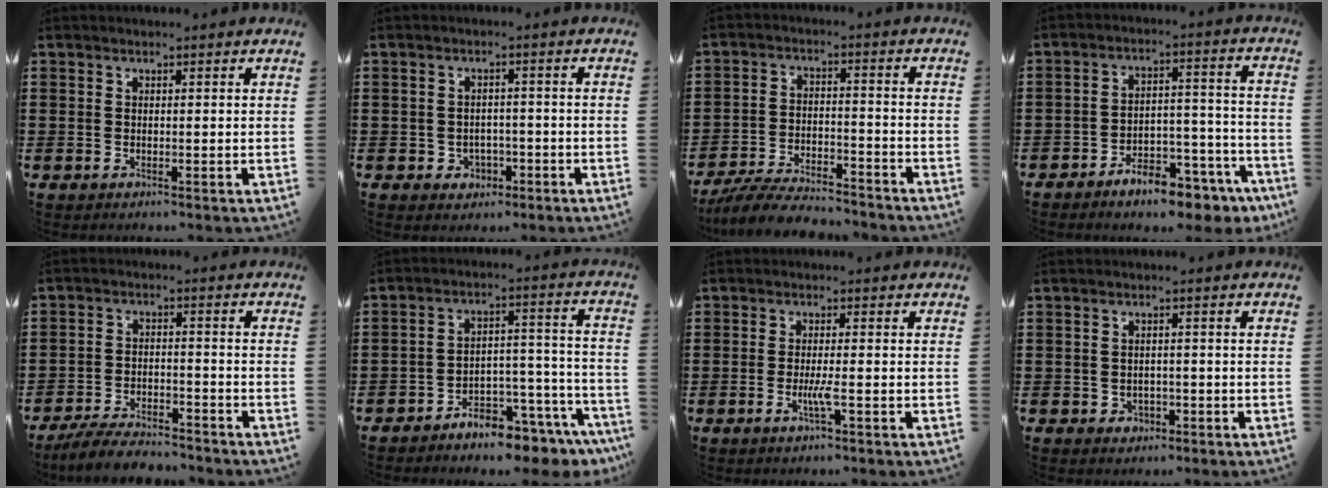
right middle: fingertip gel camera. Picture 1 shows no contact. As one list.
[{"total": 2.1, "force": [-1.1, 1.7, 0.5], "torque": [-0.018, 0.004, -0.028]}, {"total": 7.0, "force": [-6.8, 1.0, 1.6], "torque": [-0.030, 0.010, -0.132]}, {"total": 7.0, "force": [-6.3, 1.7, 2.4], "torque": [-0.039, 0.019, -0.120]}, {"total": 5.5, "force": [-5.3, 0.8, 1.3], "torque": [-0.026, 0.007, -0.105]}, {"total": 6.0, "force": [-5.8, 0.8, 1.2], "torque": [-0.019, 0.012, -0.111]}, {"total": 2.9, "force": [-1.2, 0.2, 2.7], "torque": [-0.047, -0.001, -0.022]}, {"total": 1.5, "force": [-0.8, 1.2, 0.4], "torque": [-0.013, 0.002, -0.019]}]